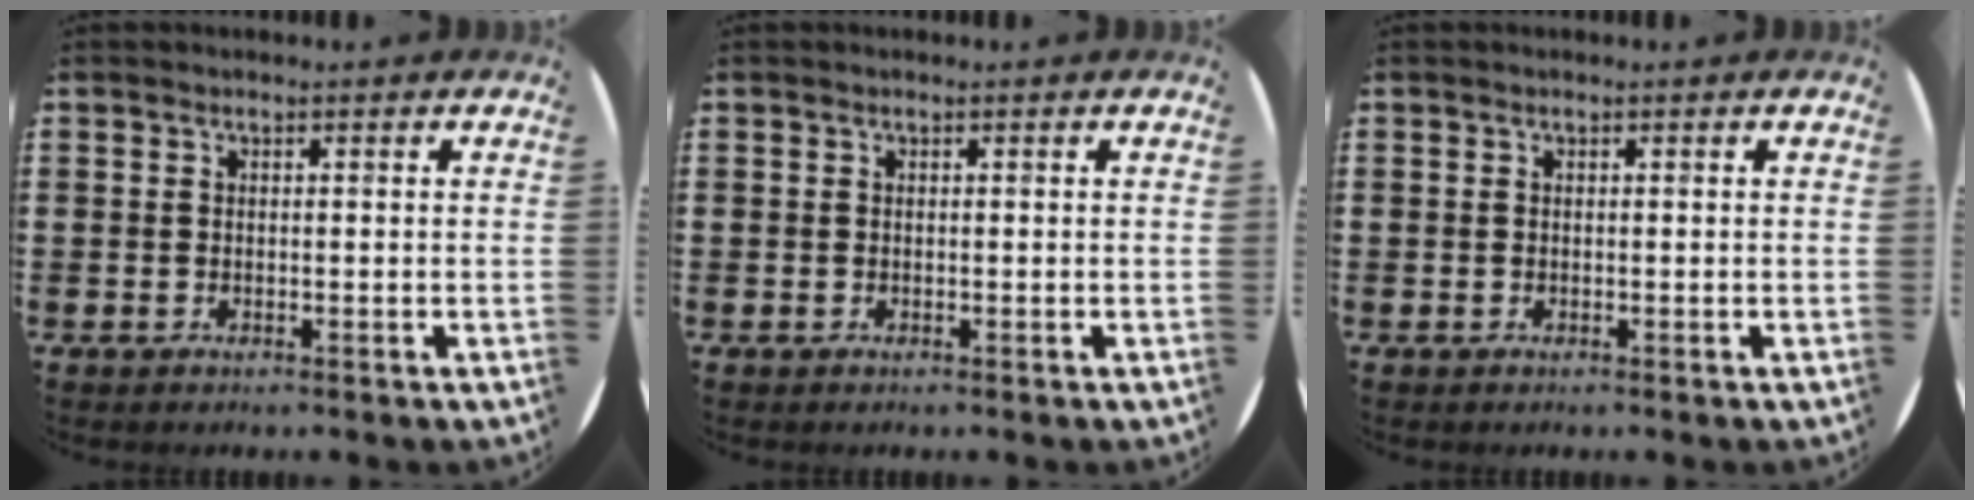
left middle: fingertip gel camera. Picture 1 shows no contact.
{"total": 0.0}
{"total": 0.0}